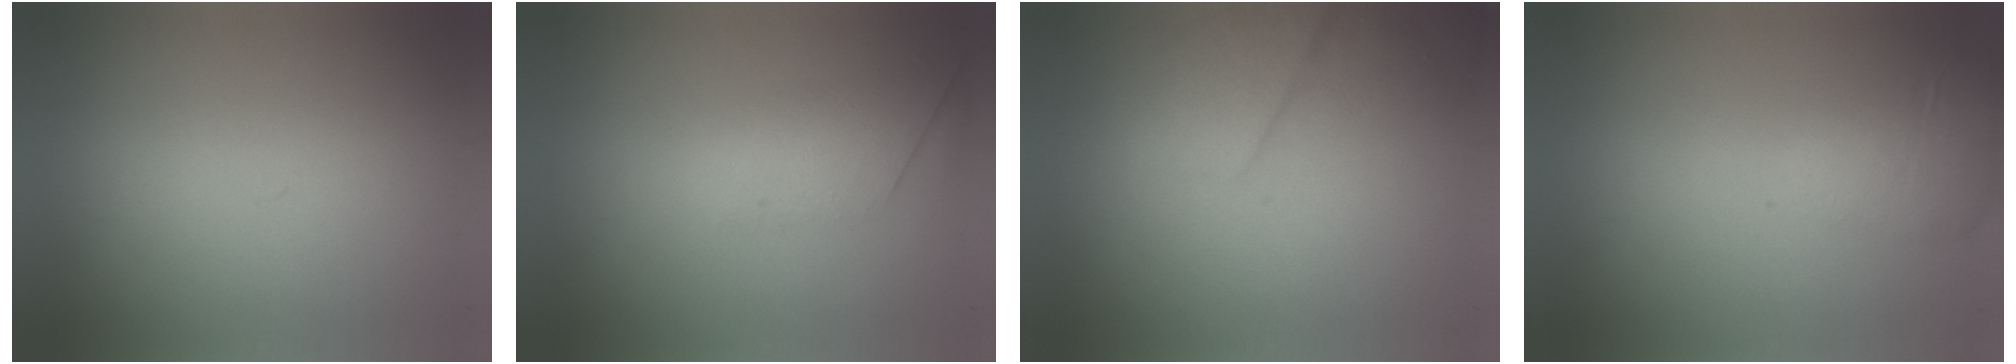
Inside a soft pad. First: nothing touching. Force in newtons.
{"total": 2.6}
{"total": 2.6}
{"total": 2.1}